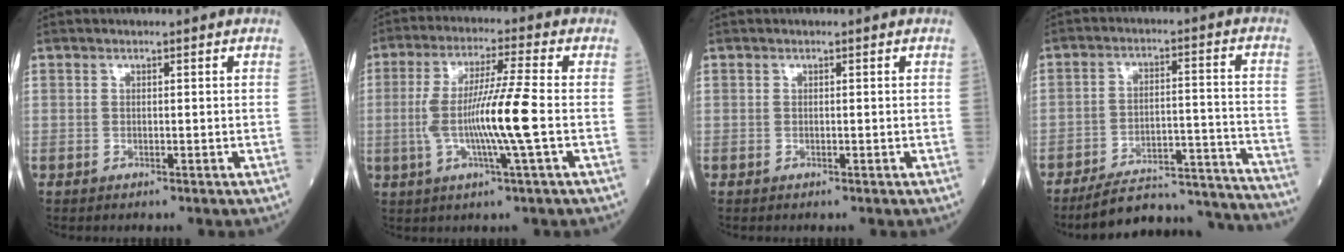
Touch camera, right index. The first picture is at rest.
{"total": 10.5, "force": [-1.4, -1.0, 10.4], "torque": [-0.201, -0.003, -0.026]}
{"total": 0.0}
{"total": 21.2, "force": [-20.5, 1.3, 5.1], "torque": [-0.040, 0.018, -0.279]}